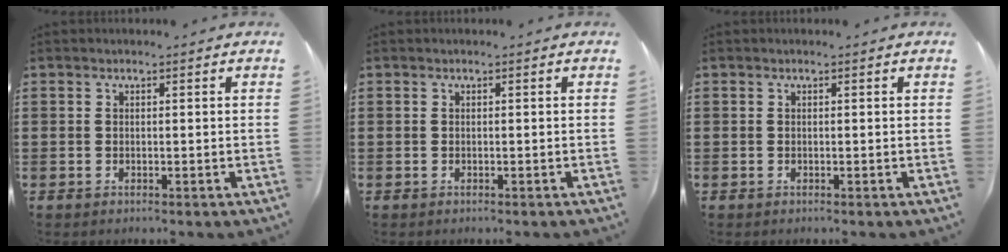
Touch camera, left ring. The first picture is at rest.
{"total": 0.0}
{"total": 0.0}